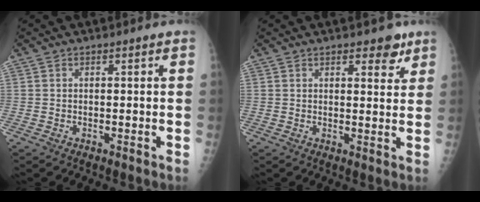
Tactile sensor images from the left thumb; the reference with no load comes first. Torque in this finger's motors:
{"motor_torque": [-0.01, 0.07, 0.08, 0.06, -0.04]}